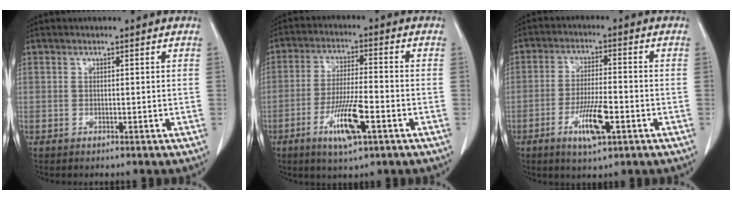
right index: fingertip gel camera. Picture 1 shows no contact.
{"total": 8.9, "force": [-3.7, 1.2, 8.0], "torque": [-0.151, -0.008, -0.065]}
{"total": 7.6, "force": [-3.0, 1.3, 6.8], "torque": [-0.128, -0.007, -0.051]}